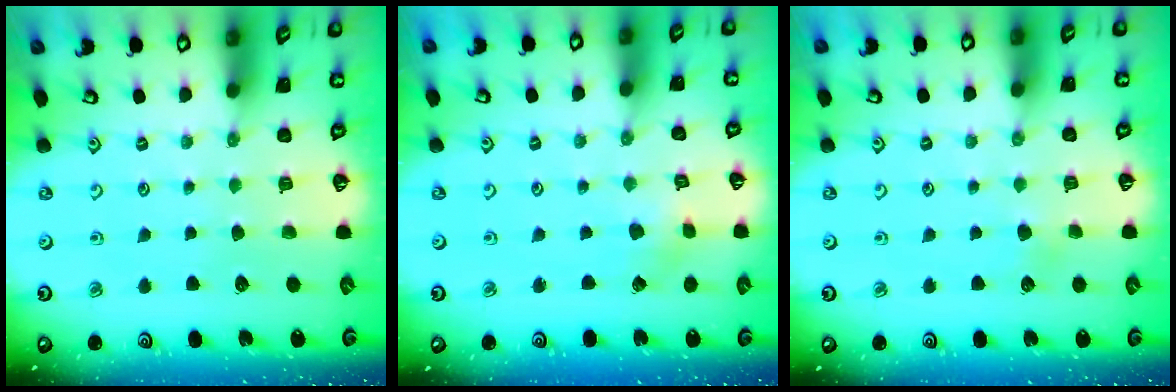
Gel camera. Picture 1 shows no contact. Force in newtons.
{"total": 2.4, "press": 2.4, "slide": 0.3}
{"total": 3.0, "press": 3.0, "slide": 0.2}